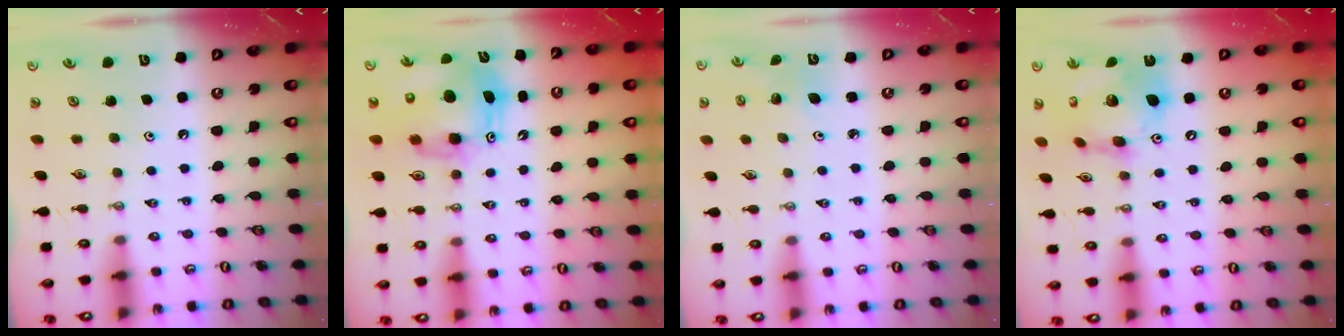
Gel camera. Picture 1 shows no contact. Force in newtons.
{"total": 11.7, "press": 11.6, "slide": 1.3}
{"total": 3.0, "press": 2.2, "slide": 2.0}
{"total": 17.1, "press": 17.0, "slide": 1.8}